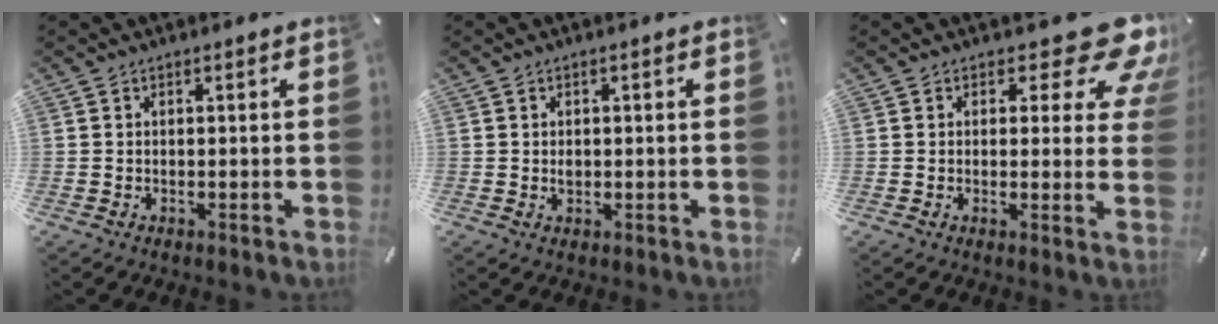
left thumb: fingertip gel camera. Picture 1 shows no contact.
{"total": 1.4, "force": [0.0, 1.1, 0.8], "torque": [-0.017, 0.004, -0.002]}
{"total": 11.9, "force": [7.0, 5.2, 8.0], "torque": [-0.089, -0.057, 0.118]}